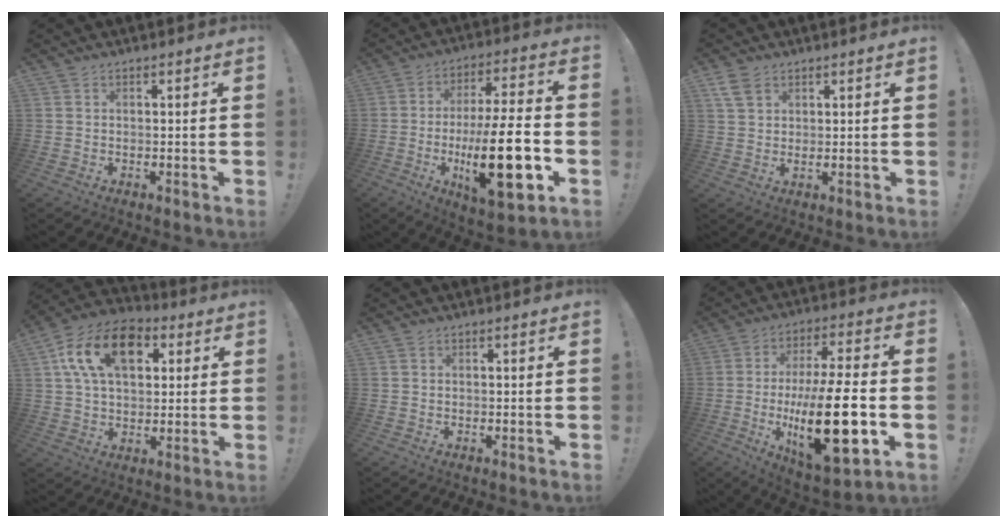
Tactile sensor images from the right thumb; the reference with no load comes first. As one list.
[{"total": 23.7, "force": [-5.3, 7.4, 21.9], "torque": [-0.358, 0.009, -0.082]}, {"total": 4.7, "force": [2.8, 2.8, 2.6], "torque": [-0.044, -0.006, 0.054]}, {"total": 17.8, "force": [6.4, 11.3, 12.2], "torque": [-0.204, -0.005, 0.117]}, {"total": 0.0}, {"total": 25.1, "force": [-4.3, 9.0, 23.0], "torque": [-0.396, 0.002, -0.064]}]